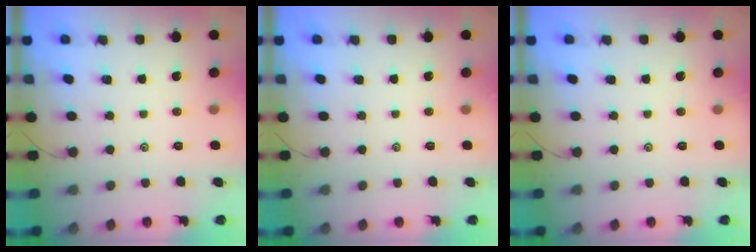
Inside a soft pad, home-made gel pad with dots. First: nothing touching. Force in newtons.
{"total": 0.0}
{"total": 0.0}